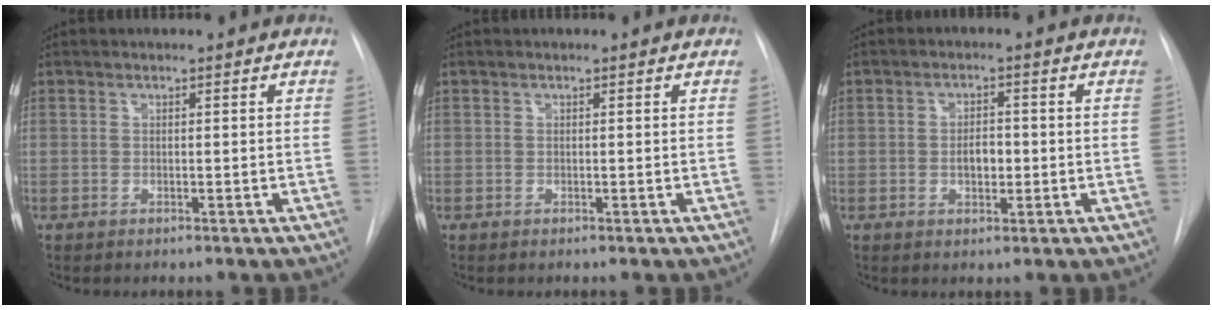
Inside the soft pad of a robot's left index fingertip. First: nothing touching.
{"total": 0.0}
{"total": 3.1, "force": [-0.5, 1.8, 2.5], "torque": [-0.038, 0.004, -0.005]}